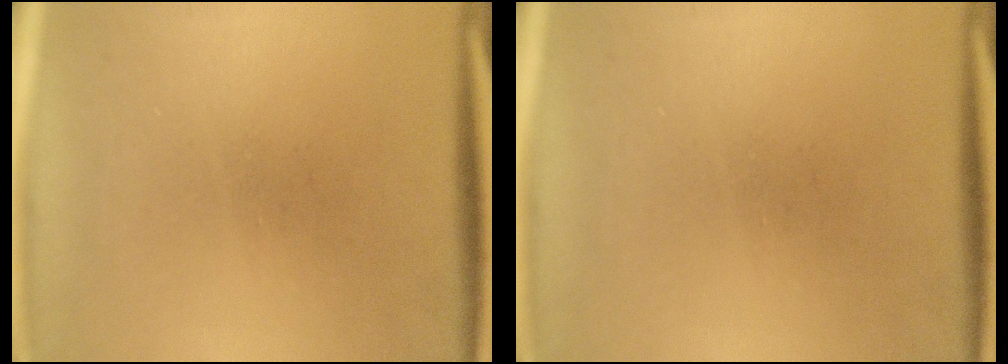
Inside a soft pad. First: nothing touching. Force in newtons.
{"total": 0.0}